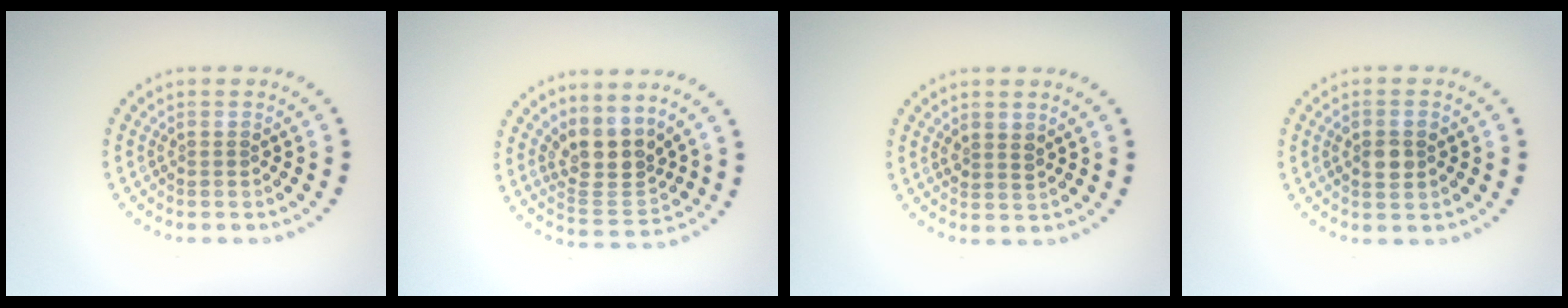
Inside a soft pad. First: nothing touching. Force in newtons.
{"total": 4.0, "press": 3.3, "slide": 2.3}
{"total": 1.3, "press": 1.1, "slide": 0.7}
{"total": 2.6, "press": 2.5, "slide": 0.3}